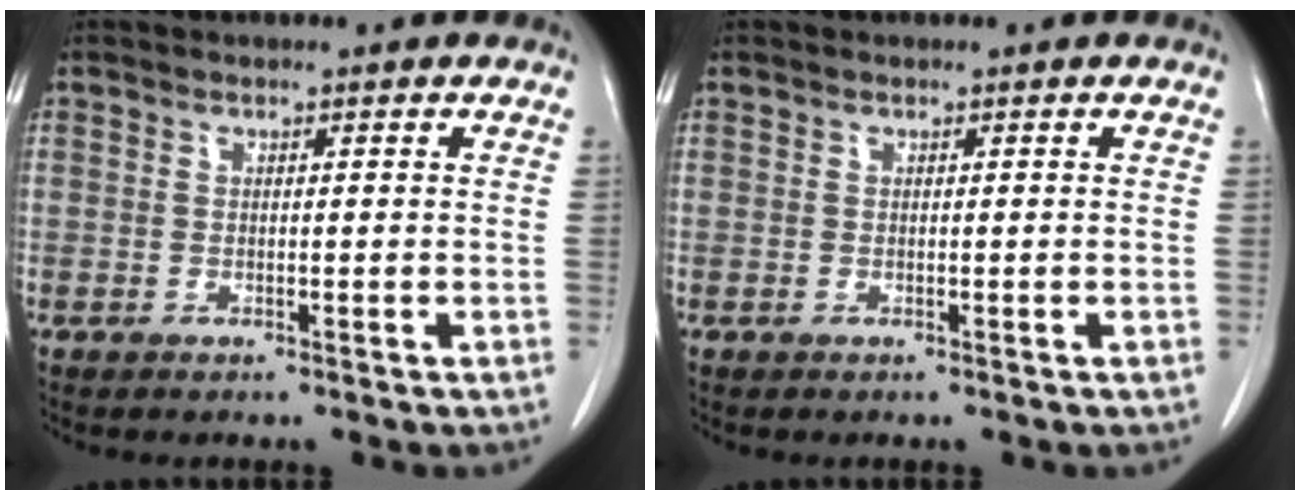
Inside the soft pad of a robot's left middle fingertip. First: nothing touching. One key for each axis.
{"total": 0.0}